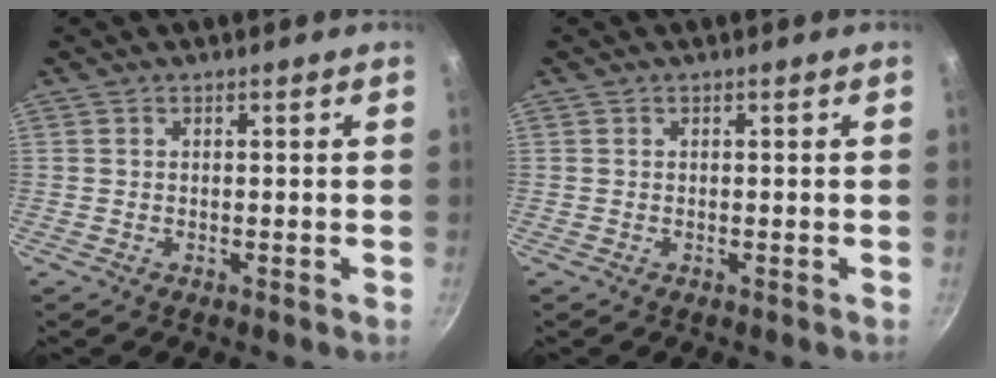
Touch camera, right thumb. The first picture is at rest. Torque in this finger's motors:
{"motor_torque": [-0.29, 0.04, 0.23, 0.49, -0.01]}